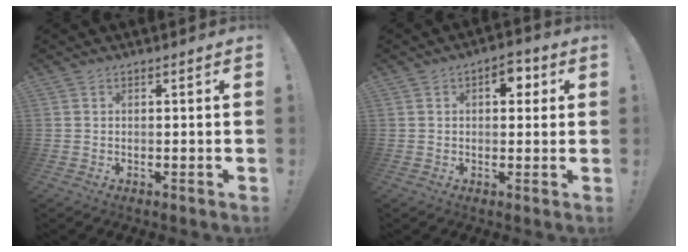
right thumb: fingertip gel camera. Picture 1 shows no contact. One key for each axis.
{"total": 5.5, "fx": 1.6, "fy": 3.5, "fz": 3.9, "tx": -0.033, "ty": -0.001, "tz": 0.021}